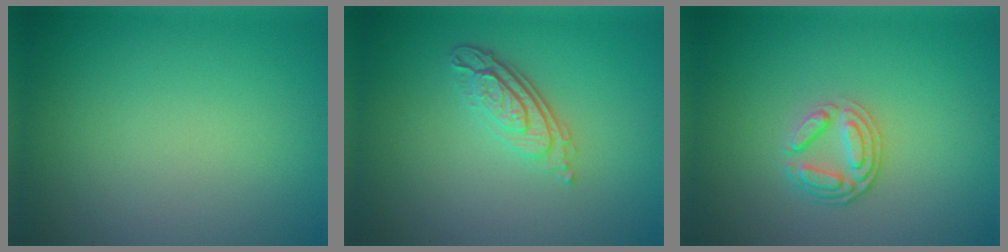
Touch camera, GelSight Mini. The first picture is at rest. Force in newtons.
{"total": 4.0, "press": 2.9, "slide": 2.7}
{"total": 2.6, "press": 2.4, "slide": 1.0}